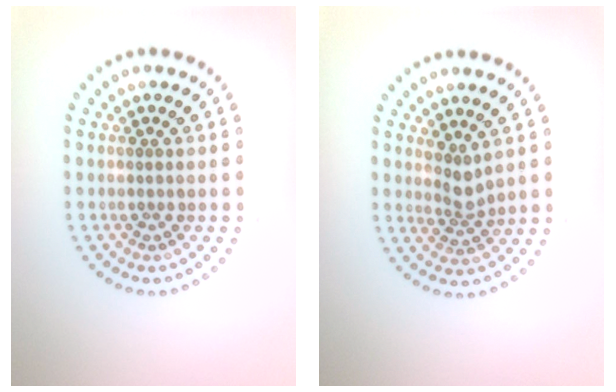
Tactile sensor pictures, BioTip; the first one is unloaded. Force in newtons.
{"total": 2.0, "press": 1.3, "slide": 1.5}